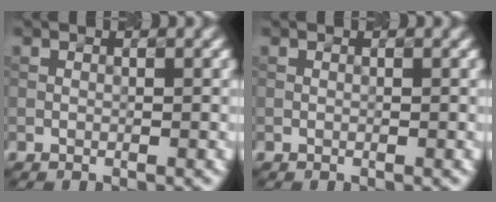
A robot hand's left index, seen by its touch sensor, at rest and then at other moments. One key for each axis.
{"total": 0.0}